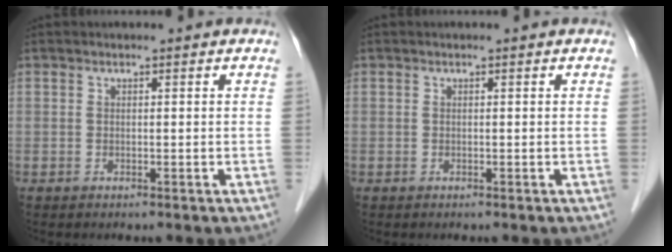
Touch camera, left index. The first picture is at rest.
{"total": 0.0}